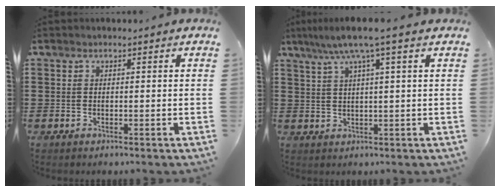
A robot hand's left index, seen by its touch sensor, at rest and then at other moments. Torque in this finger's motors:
{"motor_torque": [1.15, -0.99, 0.35, 0.18]}